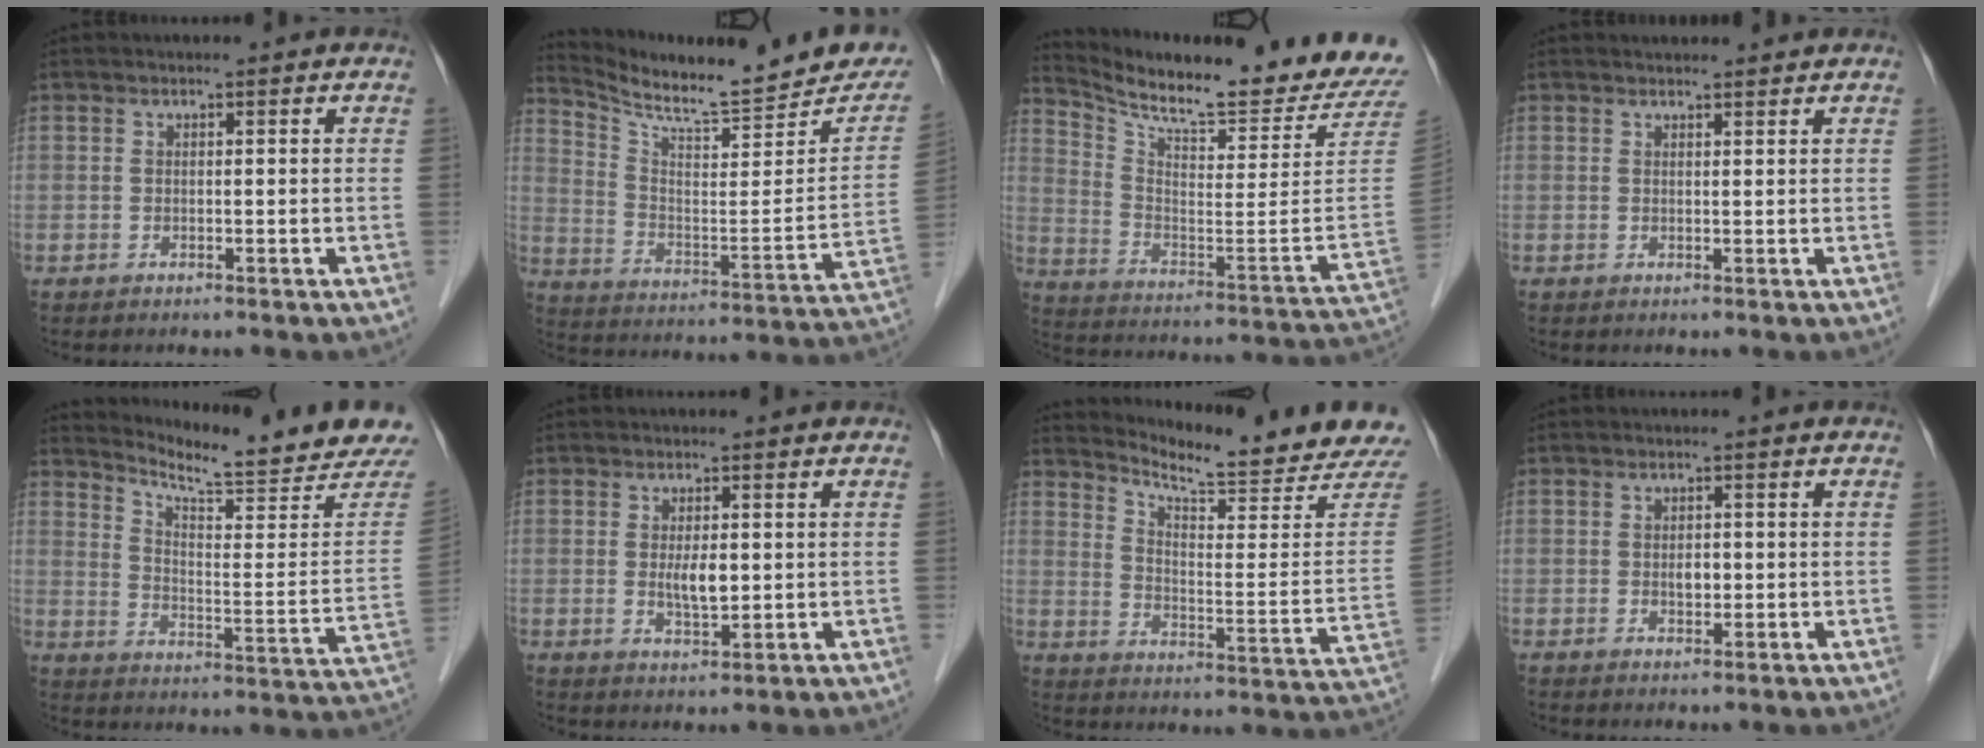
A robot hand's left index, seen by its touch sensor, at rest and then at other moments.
{"total": 19.4, "force": [17.3, 2.6, 8.4], "torque": [-0.131, -0.056, 0.250]}
{"total": 23.5, "force": [21.7, 0.2, 9.0], "torque": [-0.162, -0.112, 0.300]}
{"total": 3.0, "force": [2.9, 0.4, 0.6], "torque": [-0.012, 0.013, 0.037]}
{"total": 17.5, "force": [16.4, -0.2, 6.1], "torque": [-0.102, -0.085, 0.217]}
{"total": 3.6, "force": [0.1, 1.2, 3.4], "torque": [-0.062, -0.009, 0.005]}
{"total": 16.5, "force": [15.8, -0.7, 4.7], "torque": [-0.083, -0.093, 0.208]}
{"total": 1.8, "force": [-0.3, 1.1, 1.4], "torque": [-0.023, -0.003, -0.004]}